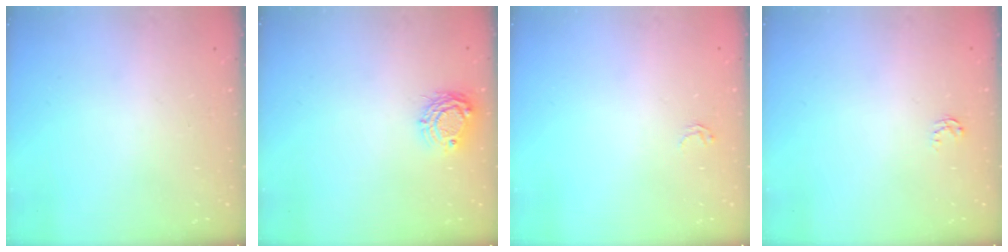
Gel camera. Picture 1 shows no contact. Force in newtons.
{"total": 7.7, "press": 7.7, "slide": 0.4}
{"total": 1.8, "press": 1.8, "slide": 0.0}
{"total": 2.6, "press": 2.6, "slide": 0.4}